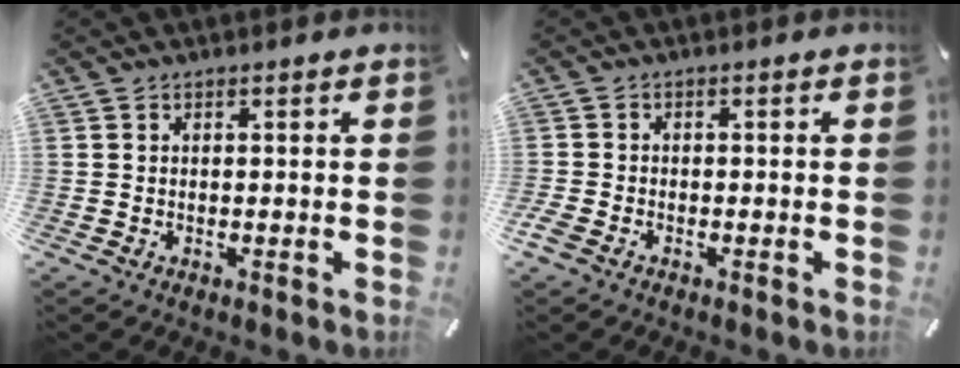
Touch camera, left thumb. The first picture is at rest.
{"total": 1.9, "force": [-1.3, 1.1, 0.8], "torque": [-0.021, 0.001, -0.027]}